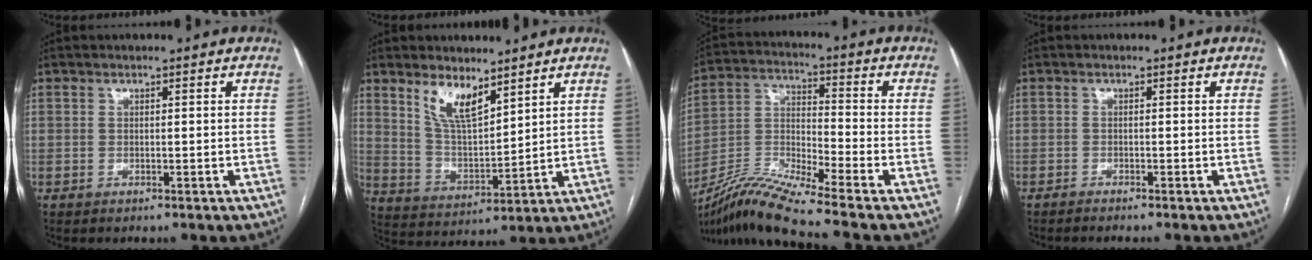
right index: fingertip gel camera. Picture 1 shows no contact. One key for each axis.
{"total": 8.0, "fx": 5.6, "fy": 2.6, "fz": 5.1, "tx": -0.105, "ty": -0.007, "tz": 0.114}
{"total": 12.4, "fx": -10.5, "fy": -1.6, "fz": 6.4, "tx": -0.135, "ty": -0.010, "tz": -0.199}
{"total": 1.7, "fx": -1.5, "fy": -0.3, "fz": 0.8, "tx": -0.009, "ty": 0.002, "tz": -0.022}